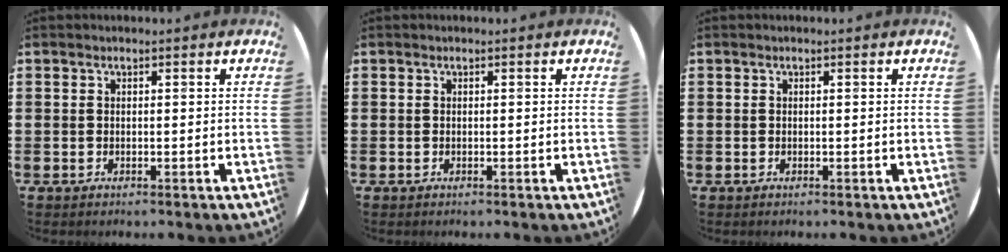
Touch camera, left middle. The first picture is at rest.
{"total": 0.0}
{"total": 0.0}